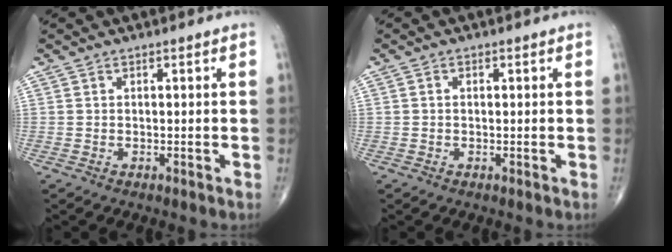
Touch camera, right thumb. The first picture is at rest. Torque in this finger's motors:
{"motor_torque": [-0.25, 0.25, 0.01, 0.08, -0.02]}